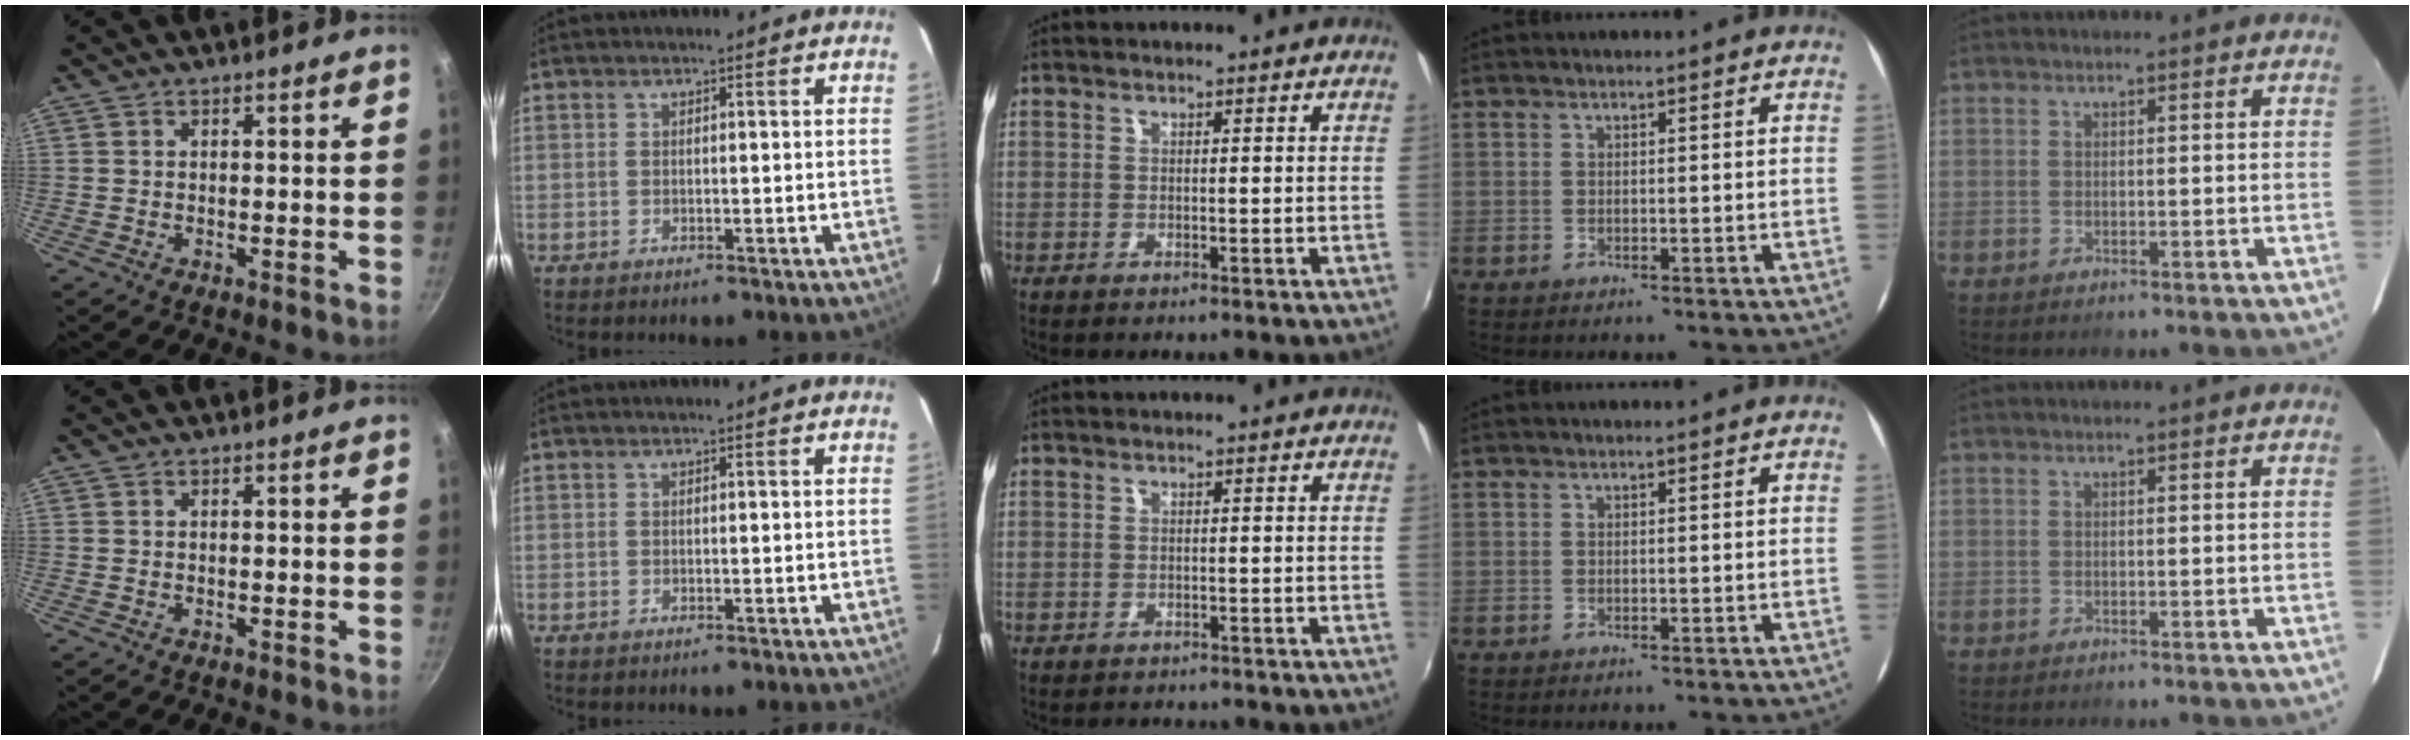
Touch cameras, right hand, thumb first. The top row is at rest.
{"middle": {"total": 1.4, "force": [-1.3, 0.5, 0.0], "torque": [-0.004, 0.000, -0.019]}}